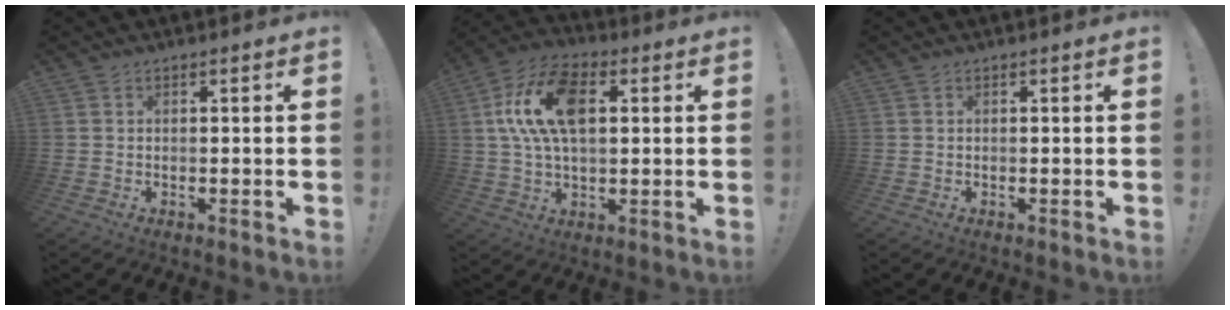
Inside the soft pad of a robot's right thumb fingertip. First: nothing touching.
{"total": 16.5, "force": [3.7, 9.5, 13.0], "torque": [-0.236, 0.011, 0.069]}
{"total": 0.0}